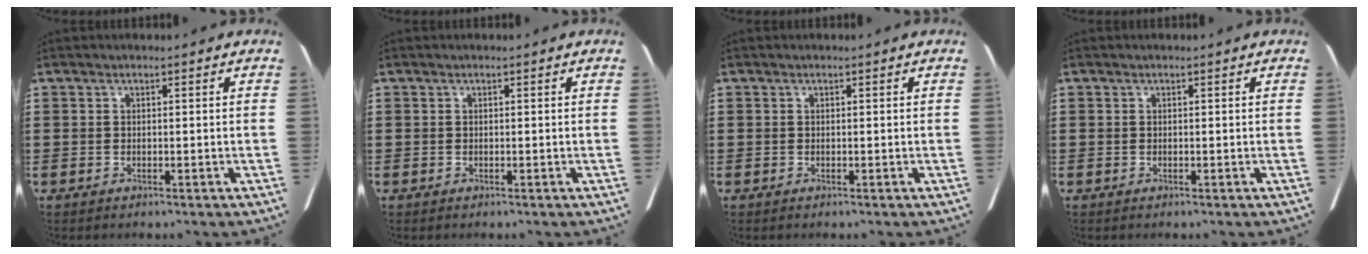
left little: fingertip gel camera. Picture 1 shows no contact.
{"total": 0.0}
{"total": 0.0}
{"total": 0.0}